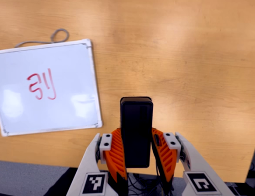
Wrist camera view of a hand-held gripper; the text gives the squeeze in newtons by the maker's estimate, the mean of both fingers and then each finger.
{"total": 5.1, "left": 3.7, "right": 6.5}